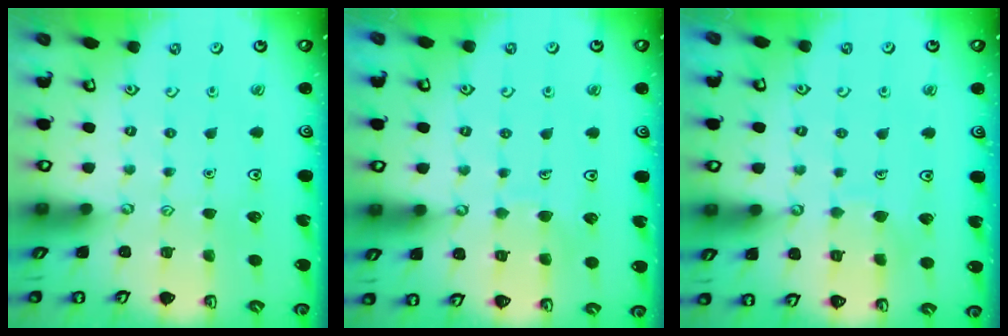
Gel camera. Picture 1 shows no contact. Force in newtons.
{"total": 5.8, "press": 5.7, "slide": 0.6}
{"total": 5.8, "press": 5.8, "slide": 0.6}